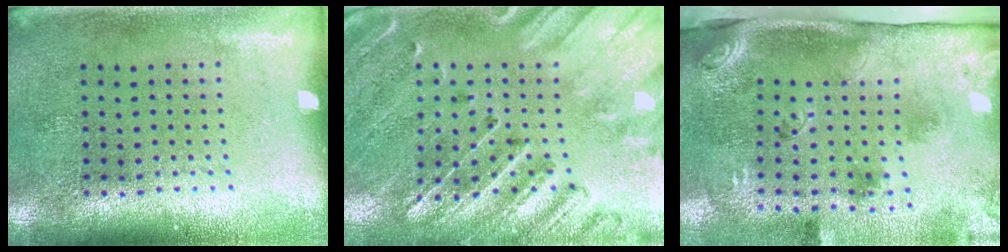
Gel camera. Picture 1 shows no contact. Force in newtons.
{"total": 2.8, "press": 2.6, "slide": 0.9}
{"total": 3.3, "press": 2.1, "slide": 2.6}